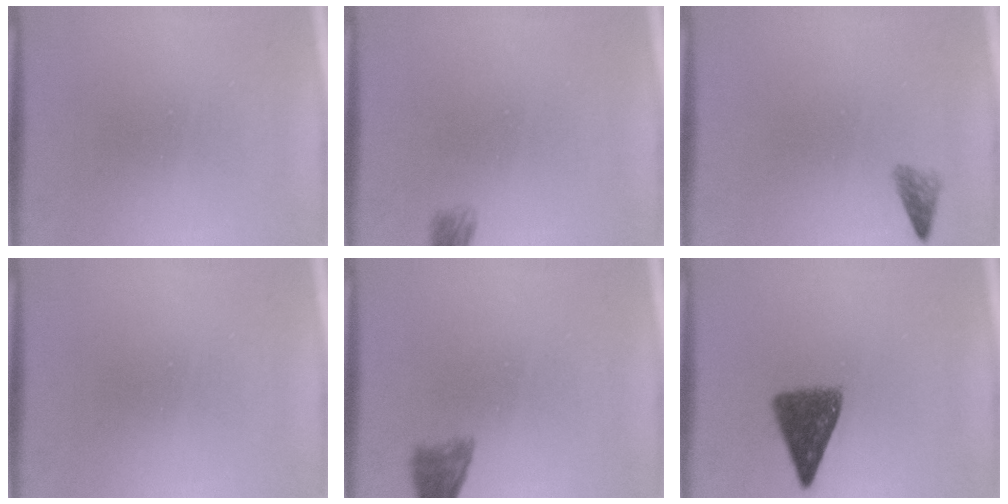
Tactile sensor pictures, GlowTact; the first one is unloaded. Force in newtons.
{"total": 1.6}
{"total": 1.7}
{"total": 0.0}
{"total": 3.0}
{"total": 7.5}